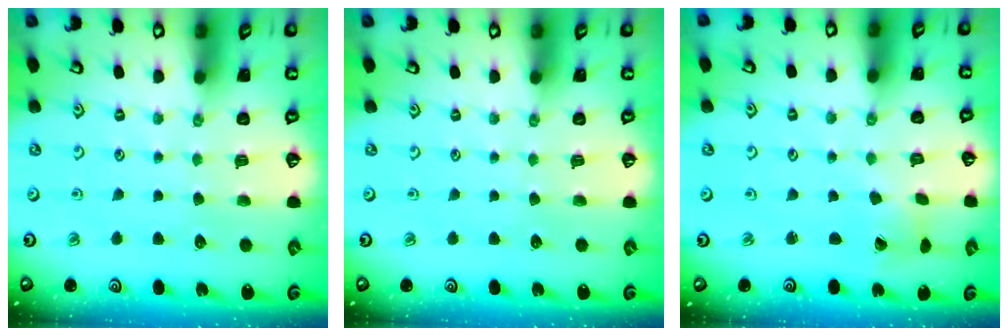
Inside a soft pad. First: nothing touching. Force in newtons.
{"total": 0.0}
{"total": 1.8, "press": 1.8, "slide": 0.2}